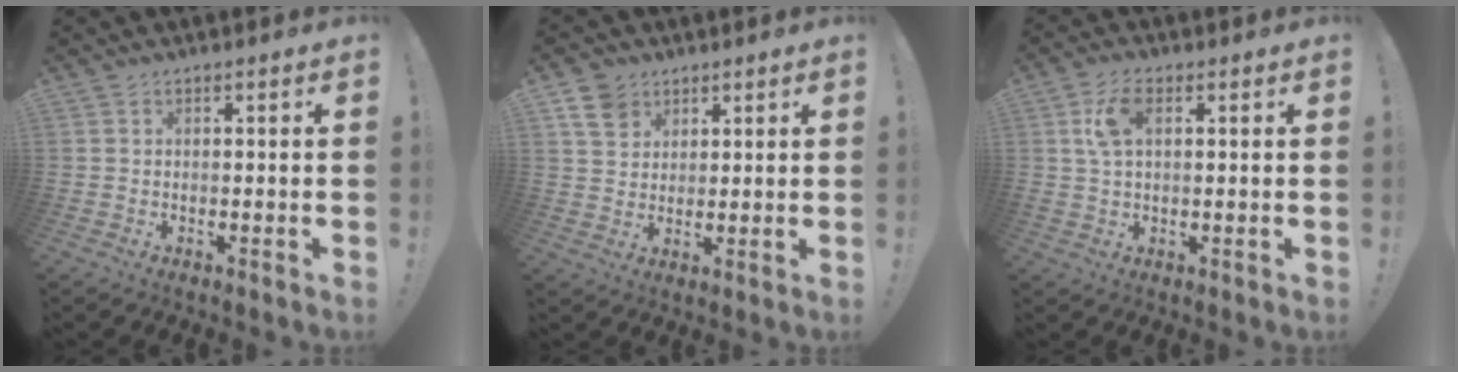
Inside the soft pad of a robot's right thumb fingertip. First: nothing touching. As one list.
[{"total": 7.6, "force": [4.5, 5.5, 2.6], "torque": [-0.042, -0.020, 0.089]}, {"total": 7.4, "force": [2.1, 3.9, 5.9], "torque": [-0.112, 0.005, 0.037]}]